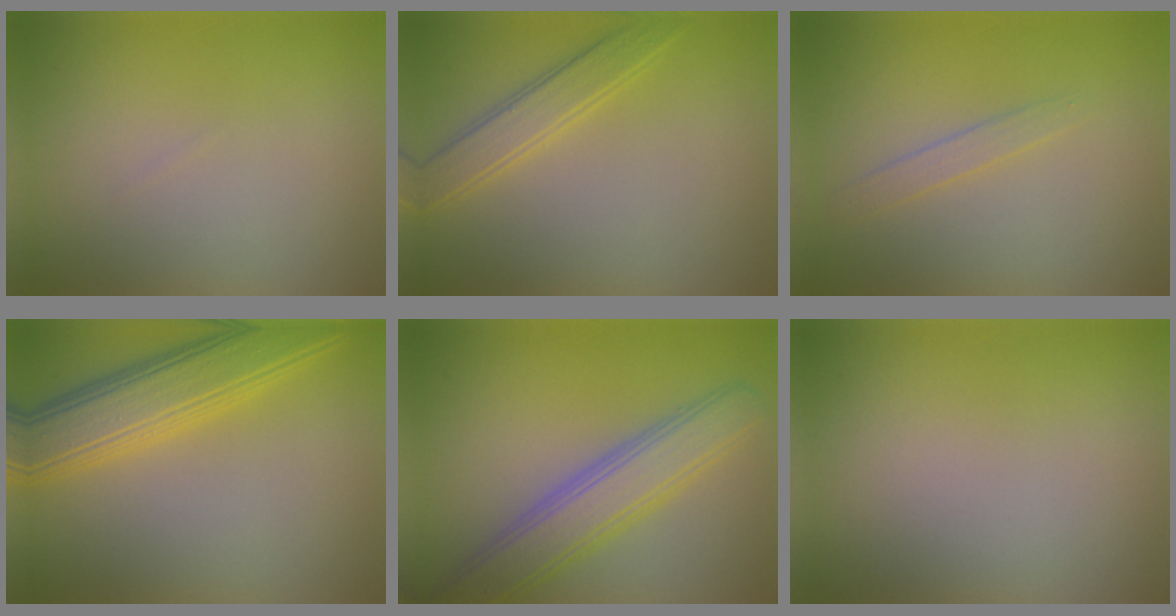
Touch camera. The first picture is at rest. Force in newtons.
{"total": 2.8, "press": 2.8, "slide": 0.1}
{"total": 1.3, "press": 1.3, "slide": 0.0}
{"total": 6.7, "press": 6.7, "slide": 0.4}
{"total": 6.0, "press": 5.9, "slide": 0.7}
{"total": 0.0}